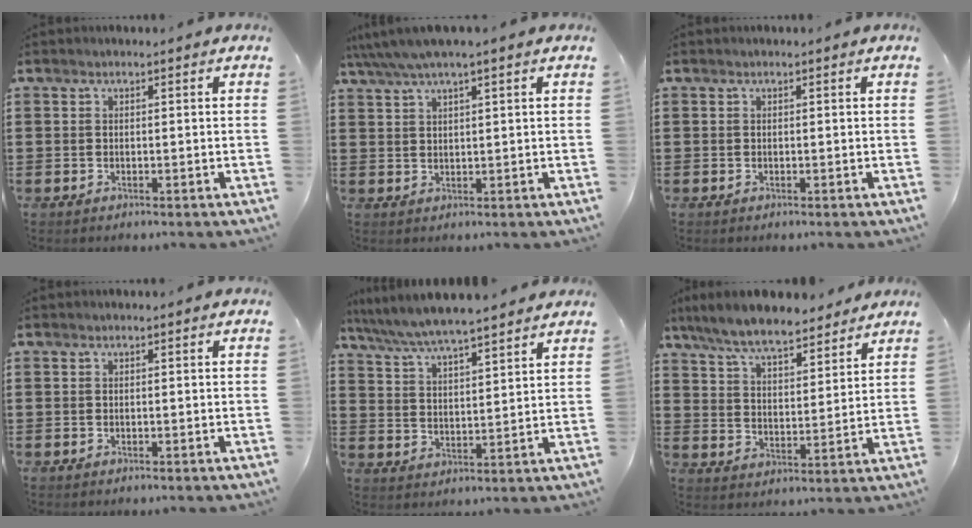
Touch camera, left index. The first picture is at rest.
{"total": 3.0, "force": [2.0, -0.1, 2.2], "torque": [-0.047, 0.000, 0.034]}
{"total": 0.0}
{"total": 0.0}
{"total": 5.9, "force": [5.6, -0.1, 1.8], "torque": [-0.058, -0.028, 0.096]}
{"total": 8.0, "force": [7.2, 1.2, 3.1], "torque": [-0.089, -0.029, 0.130]}